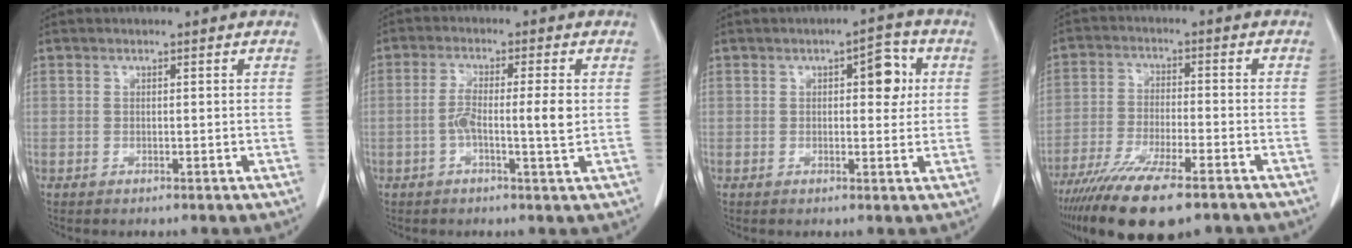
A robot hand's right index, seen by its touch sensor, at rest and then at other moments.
{"total": 5.5, "force": [-0.5, 0.4, 5.5], "torque": [-0.104, 0.005, -0.007]}
{"total": 5.0, "force": [1.2, 2.1, 4.3], "torque": [-0.055, 0.015, 0.015]}
{"total": 15.8, "force": [-11.7, 2.9, 10.2], "torque": [-0.182, -0.038, -0.193]}